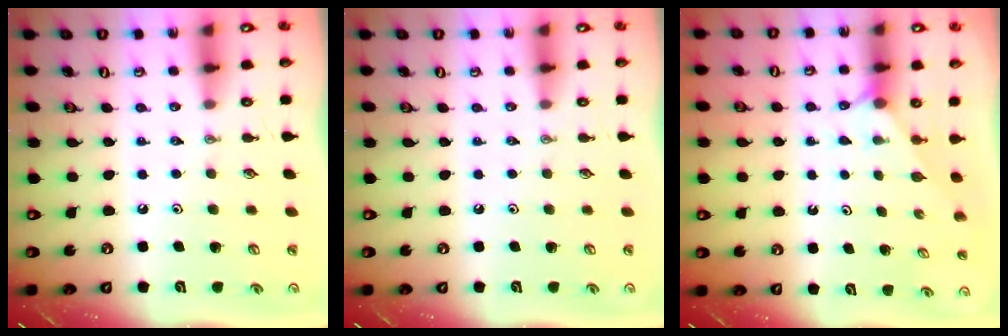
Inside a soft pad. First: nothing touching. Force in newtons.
{"total": 0.0}
{"total": 1.5, "press": 1.4, "slide": 0.2}